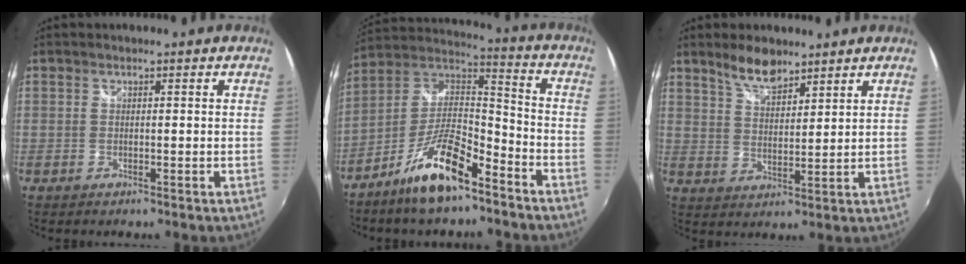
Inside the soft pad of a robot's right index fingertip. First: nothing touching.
{"total": 14.6, "force": [-9.2, 4.5, 10.4], "torque": [-0.213, 0.007, -0.171]}
{"total": 6.3, "force": [5.1, 2.1, 3.0], "torque": [-0.049, 0.001, 0.096]}